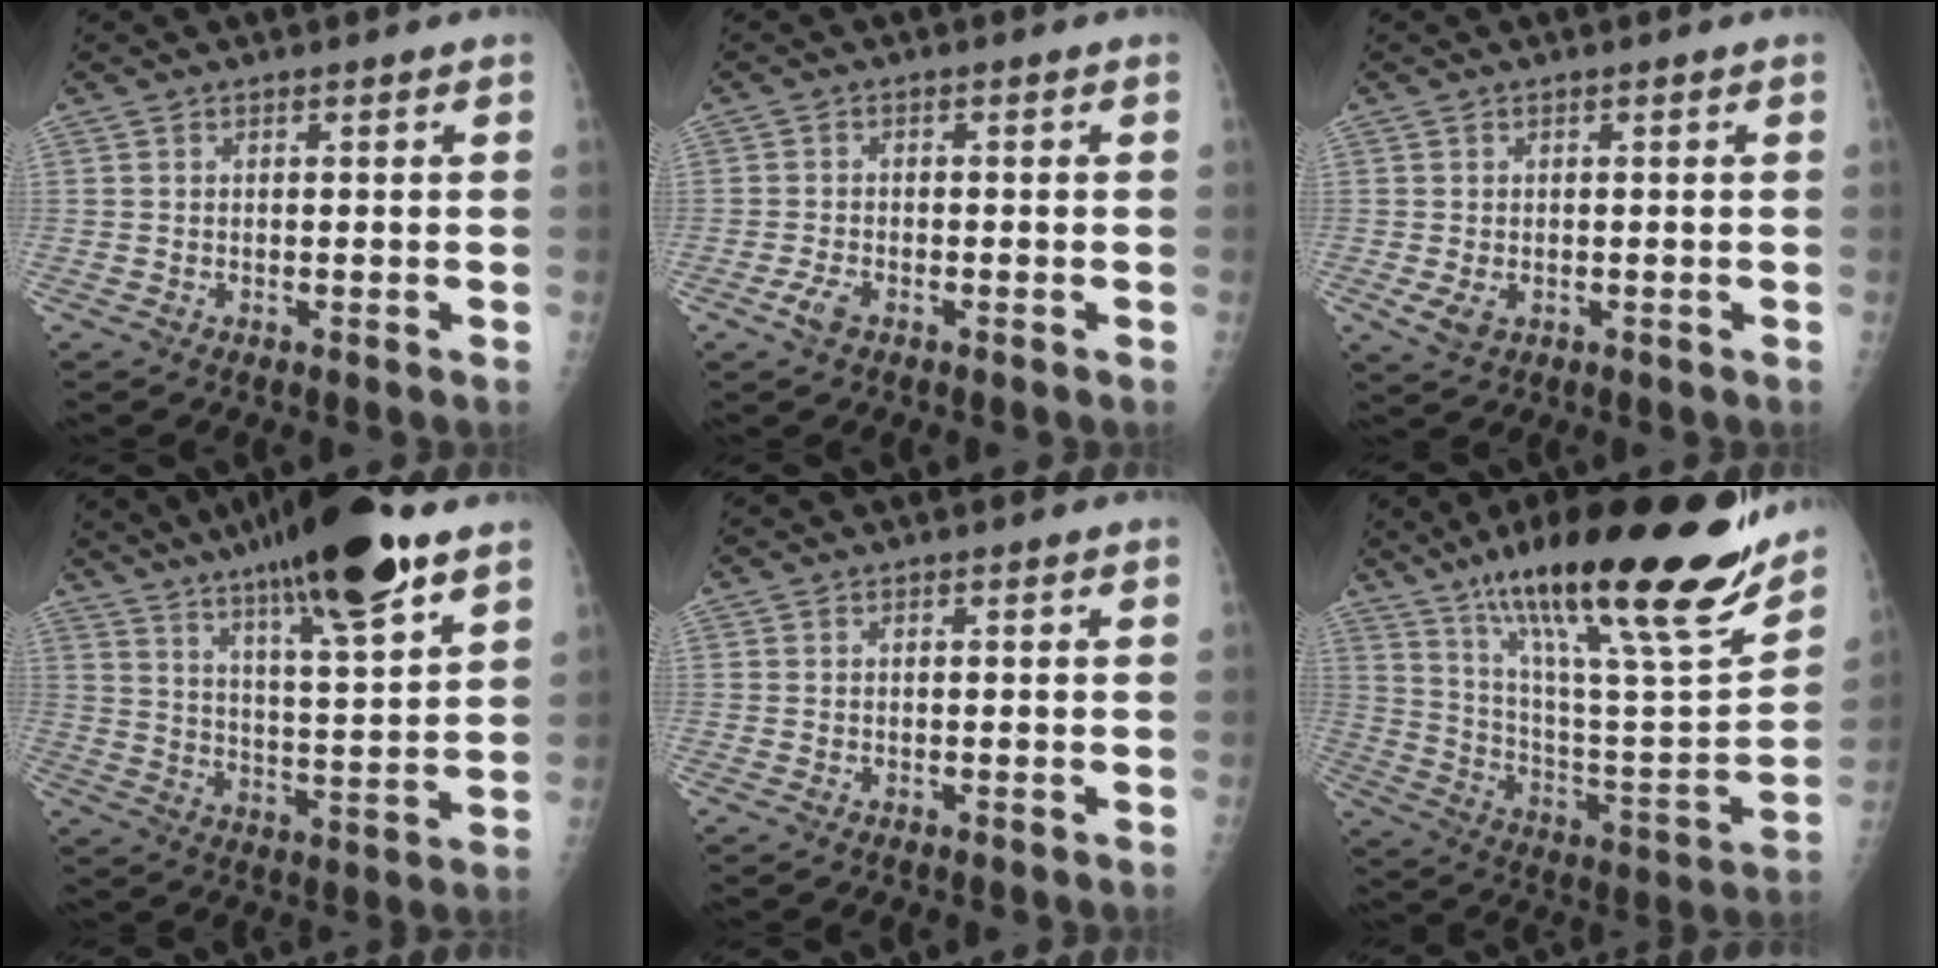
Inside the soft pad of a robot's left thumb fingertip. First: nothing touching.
{"total": 2.5, "force": [-1.5, 1.3, 1.6], "torque": [-0.040, 0.003, -0.029]}
{"total": 2.8, "force": [-0.6, 1.9, 1.9], "torque": [-0.038, -0.006, -0.004]}
{"total": 21.1, "force": [14.2, 3.0, 15.4], "torque": [-0.239, -0.048, 0.231]}
{"total": 0.0}
{"total": 31.0, "force": [20.7, 5.5, 22.4], "torque": [-0.334, -0.066, 0.338]}